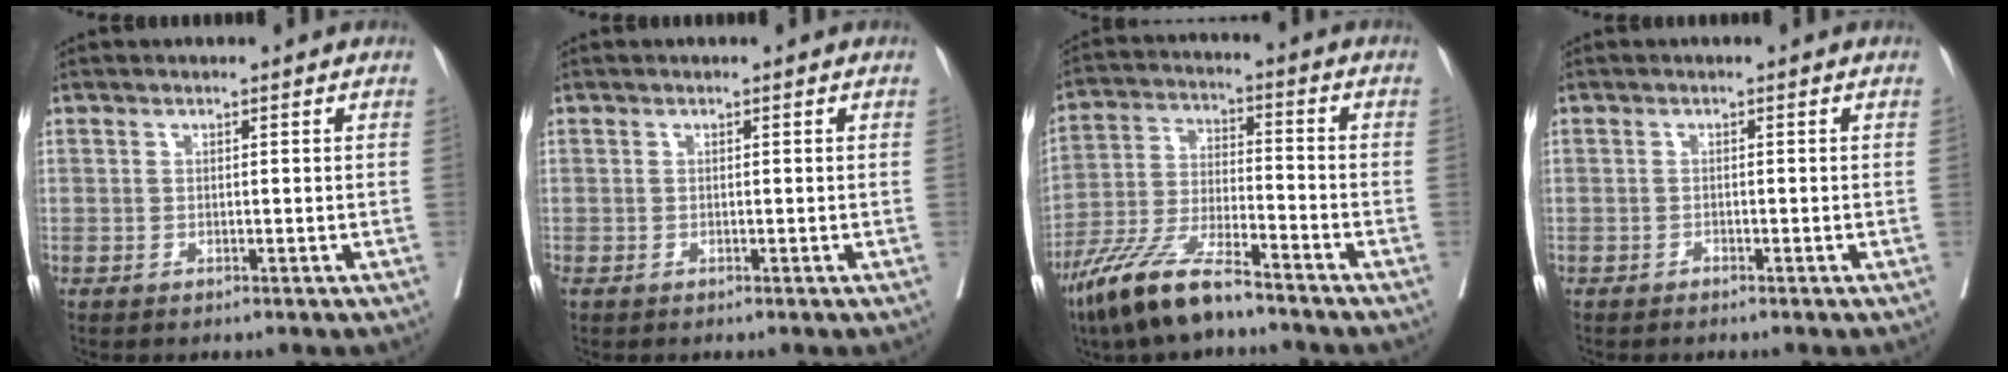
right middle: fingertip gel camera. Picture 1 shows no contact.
{"total": 0.0}
{"total": 11.4, "force": [-8.6, 1.7, 7.3], "torque": [-0.151, -0.021, -0.166]}
{"total": 0.5, "force": [-0.5, 0.0, 0.1], "torque": [-0.006, -0.001, -0.012]}